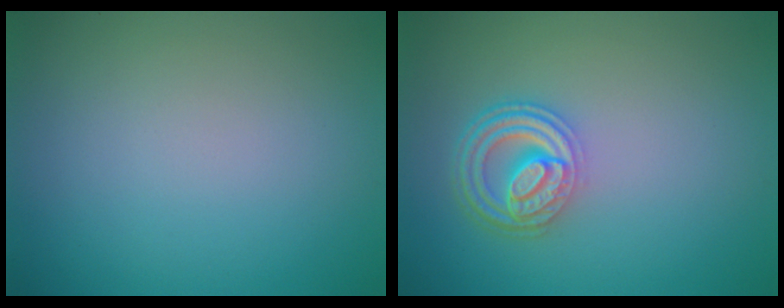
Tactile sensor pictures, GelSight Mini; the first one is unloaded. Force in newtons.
{"total": 4.6, "press": 3.5, "slide": 3.0}